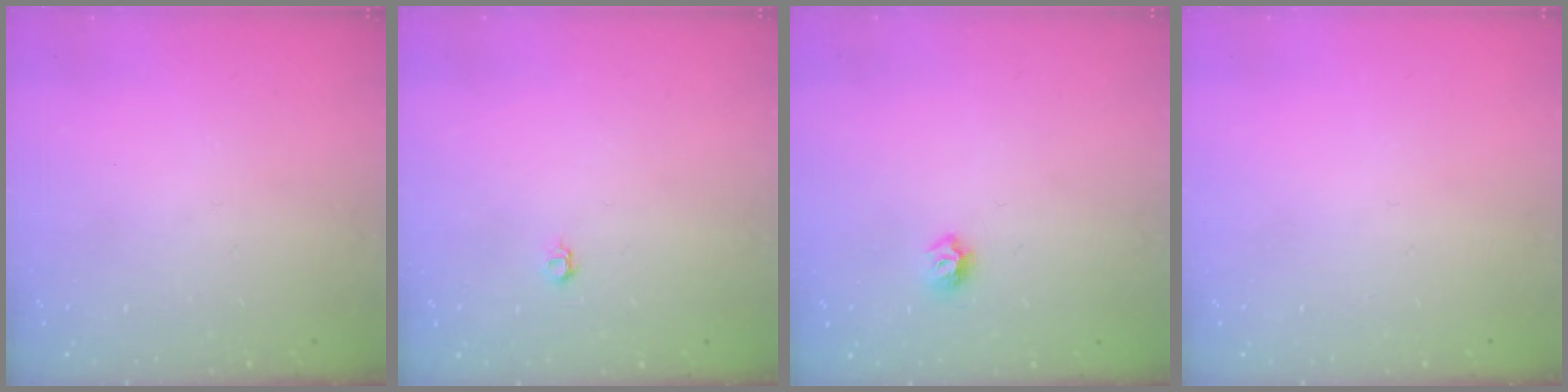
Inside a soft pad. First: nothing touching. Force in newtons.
{"total": 4.0, "press": 4.0, "slide": 0.6}
{"total": 6.5, "press": 6.5, "slide": 0.8}
{"total": 0.0}